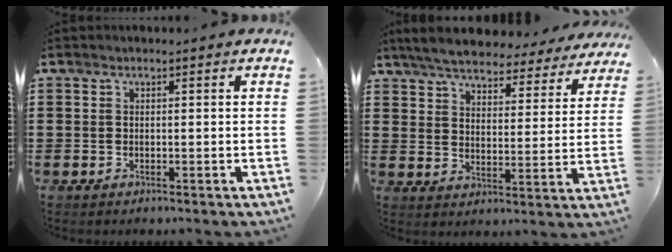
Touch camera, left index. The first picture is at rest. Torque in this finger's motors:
{"motor_torque": [2.14, 0.00, 1.05, 0.21]}